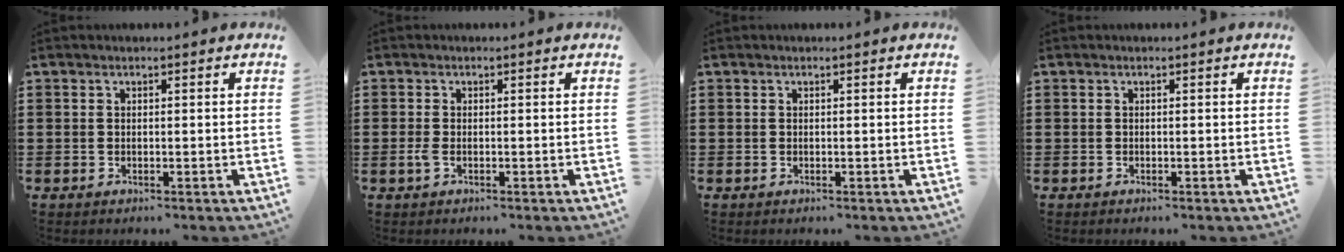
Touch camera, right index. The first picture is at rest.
{"total": 1.2, "force": [-0.4, 0.4, 1.1], "torque": [-0.028, -0.006, -0.009]}
{"total": 0.0}
{"total": 0.0}